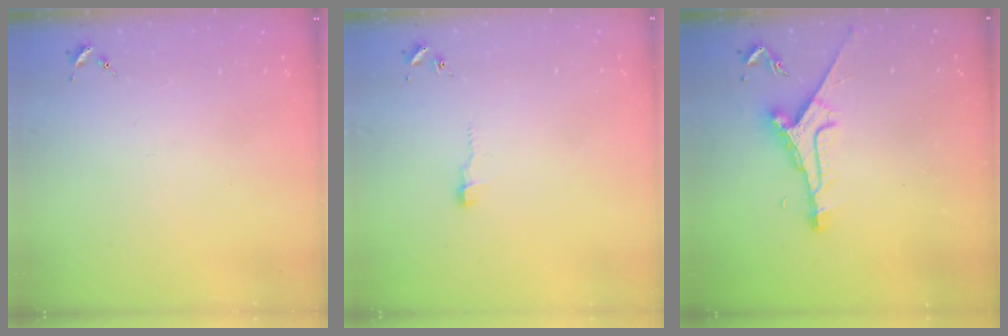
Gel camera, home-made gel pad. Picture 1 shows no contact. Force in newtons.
{"total": 3.6, "press": 3.6, "slide": 0.3}
{"total": 9.5, "press": 9.5, "slide": 0.8}